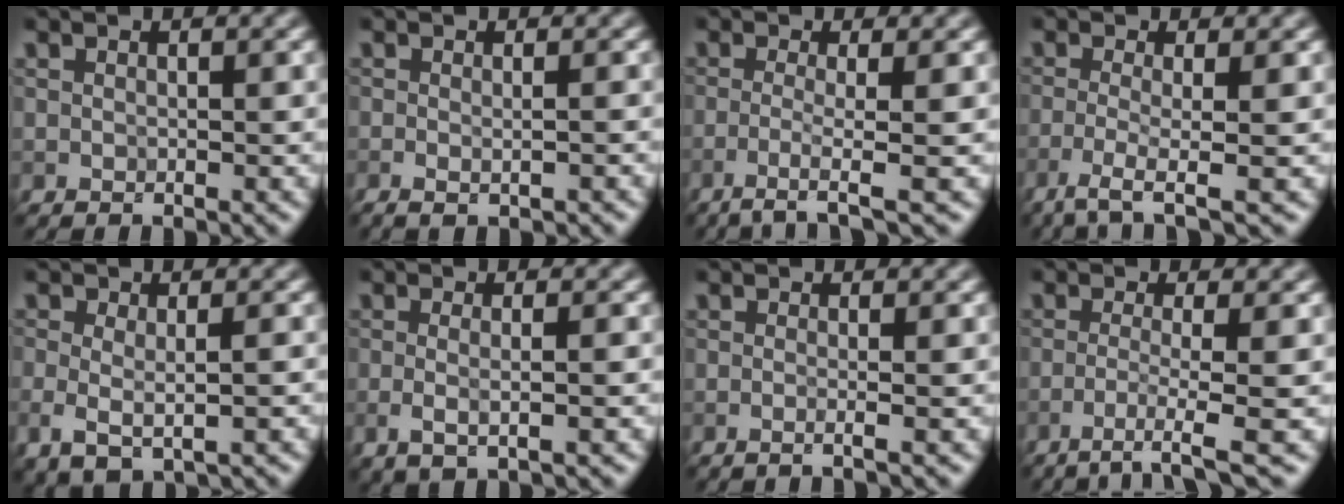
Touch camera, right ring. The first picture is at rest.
{"total": 1.6, "force": [-0.4, 0.6, 1.4], "torque": [-0.019, 0.000, -0.005]}
{"total": 3.2, "force": [-1.4, 0.4, 2.8], "torque": [-0.048, -0.001, -0.043]}
{"total": 4.0, "force": [-2.0, 0.8, 3.4], "torque": [-0.063, -0.006, -0.053]}
{"total": 3.5, "force": [-0.6, 2.1, 2.8], "torque": [-0.054, -0.010, -0.007]}
{"total": 3.0, "force": [-0.2, 1.1, 2.7], "torque": [-0.040, -0.007, -0.006]}
{"total": 2.1, "force": [0.0, 1.0, 1.8], "torque": [-0.005, -0.007, -0.027]}
{"total": 3.5, "force": [-1.5, 0.4, 3.1], "torque": [-0.051, -0.001, -0.041]}